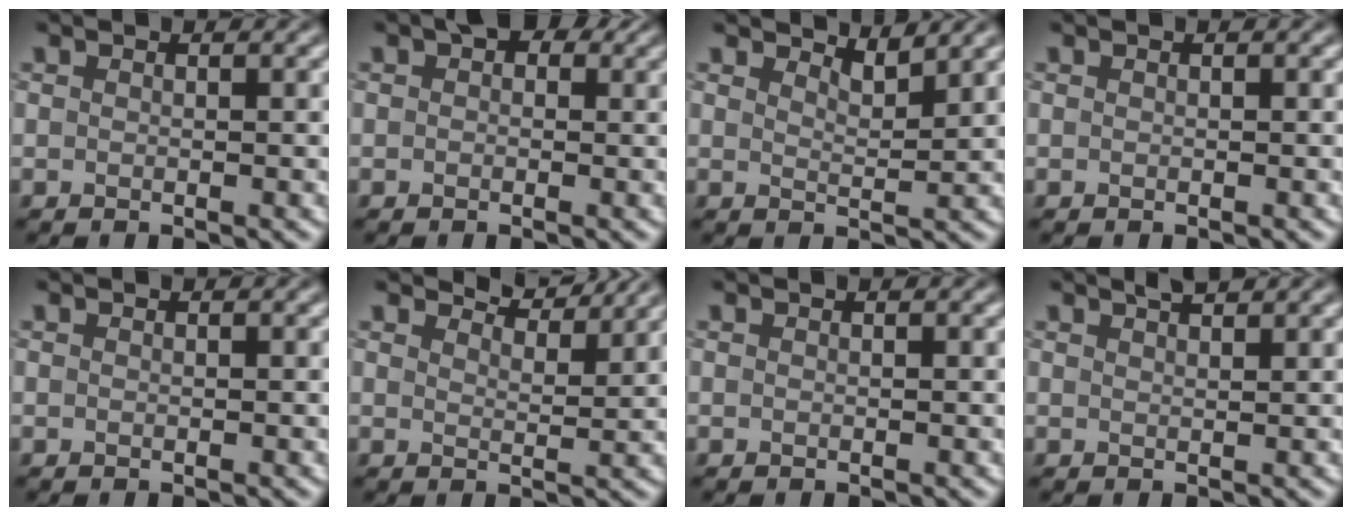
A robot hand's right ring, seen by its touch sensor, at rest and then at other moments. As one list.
[{"total": 2.1, "force": [0.9, 1.4, 1.3], "torque": [-0.009, 0.005, 0.001]}, {"total": 2.0, "force": [1.9, 0.2, 0.6], "torque": [-0.010, -0.002, 0.027]}, {"total": 0.0}, {"total": 0.0}, {"total": 3.7, "force": [3.6, 0.4, 0.9], "torque": [-0.019, -0.002, 0.047]}, {"total": 0.0}, {"total": 1.7, "force": [1.4, 0.3, 0.9], "torque": [-0.006, 0.002, 0.018]}]